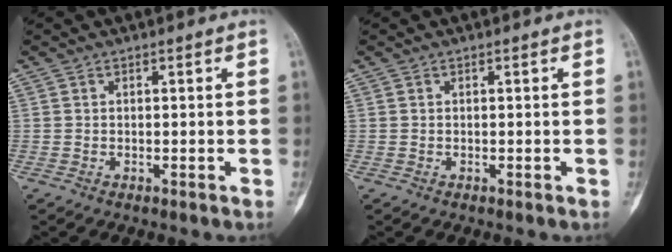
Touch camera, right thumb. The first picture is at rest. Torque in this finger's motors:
{"motor_torque": [0.03, 0.19, 0.05, -0.04, 0.03]}